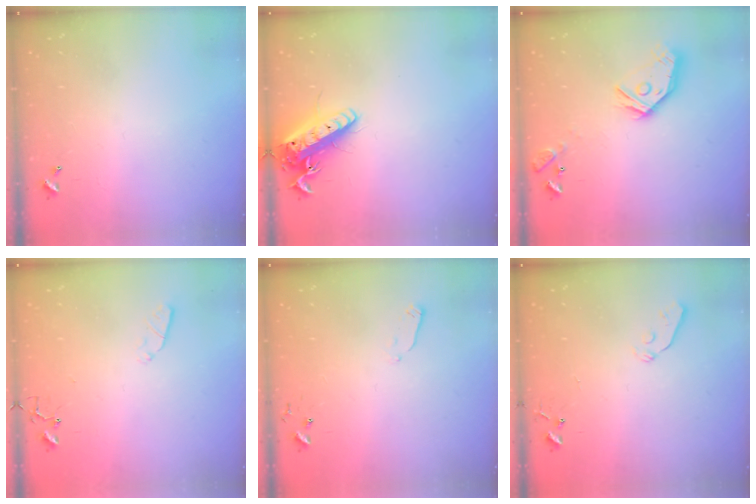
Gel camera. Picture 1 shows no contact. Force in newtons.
{"total": 15.2, "press": 14.9, "slide": 3.0}
{"total": 14.1, "press": 14.1, "slide": 1.1}
{"total": 2.9, "press": 2.8, "slide": 0.5}
{"total": 3.5, "press": 3.4, "slide": 1.0}
{"total": 4.1, "press": 4.0, "slide": 0.6}